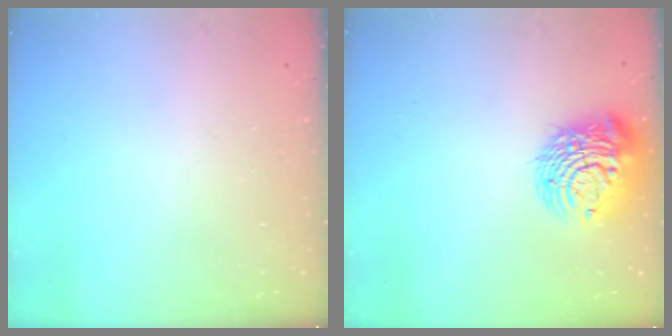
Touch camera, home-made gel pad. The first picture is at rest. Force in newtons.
{"total": 13.3, "press": 13.2, "slide": 1.5}